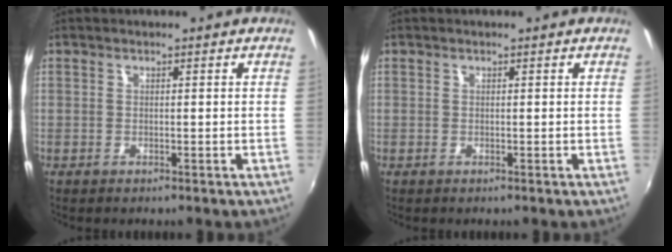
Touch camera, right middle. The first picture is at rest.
{"total": 0.0}